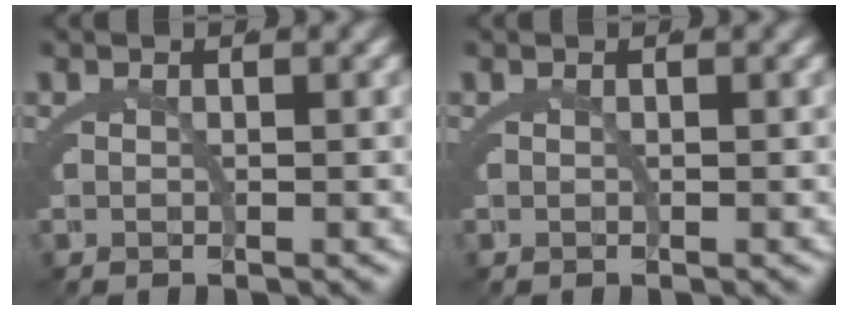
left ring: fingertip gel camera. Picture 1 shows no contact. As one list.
[{"total": 0.0}]